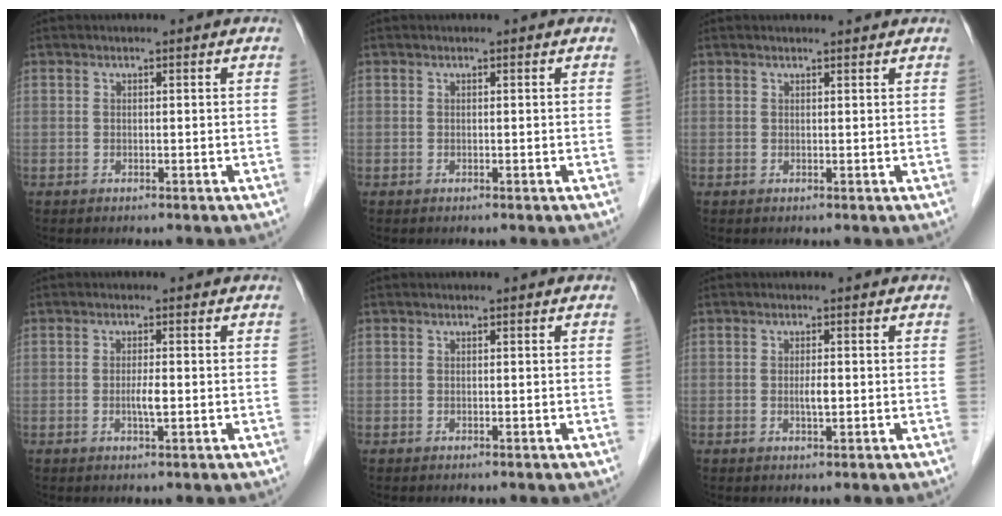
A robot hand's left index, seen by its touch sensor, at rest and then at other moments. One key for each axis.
{"total": 0.0}
{"total": 1.8, "fx": 1.7, "fy": 0.1, "fz": 0.3, "tx": -0.009, "ty": 0.004, "tz": 0.023}
{"total": 2.0, "fx": -0.3, "fy": 0.2, "fz": 2.0, "tx": -0.039, "ty": -0.002, "tz": -0.004}
{"total": 0.0}
{"total": 1.6, "fx": -0.1, "fy": 0.3, "fz": 1.5, "tx": -0.030, "ty": -0.001, "tz": -0.001}